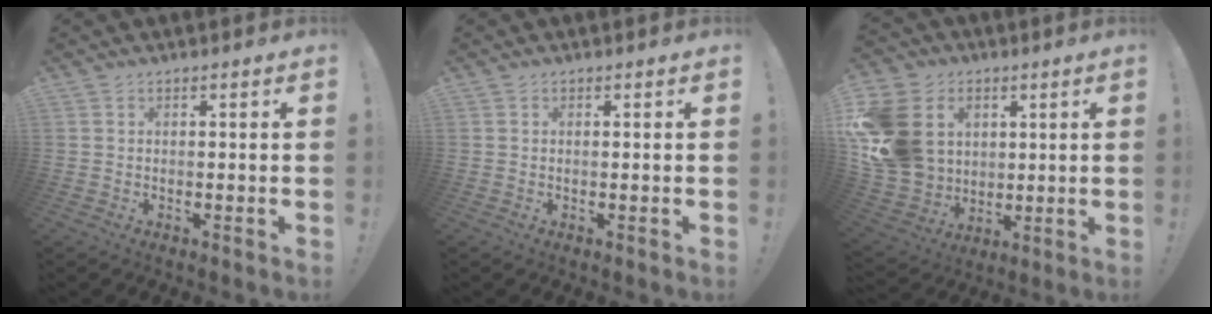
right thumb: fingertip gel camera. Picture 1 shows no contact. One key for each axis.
{"total": 0.0}
{"total": 19.9, "fx": 4.1, "fy": 16.5, "fz": 10.3, "tx": -0.203, "ty": -0.009, "tz": 0.094}